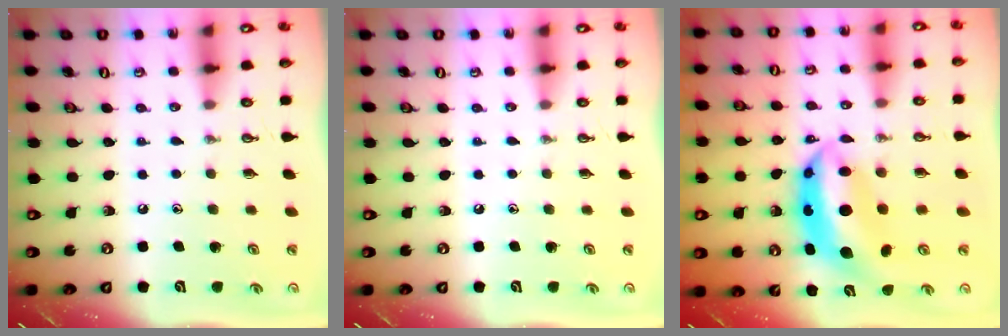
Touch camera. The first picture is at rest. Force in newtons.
{"total": 0.0}
{"total": 10.2, "press": 10.2, "slide": 1.0}